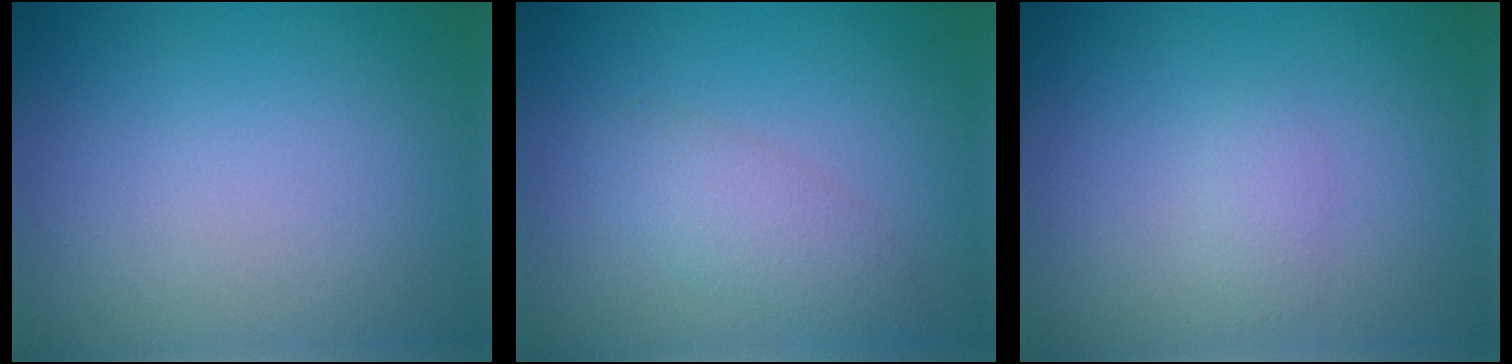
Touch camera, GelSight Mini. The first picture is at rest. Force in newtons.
{"total": 2.6, "press": 2.6, "slide": 0.1}
{"total": 1.1, "press": 1.1, "slide": 0.0}